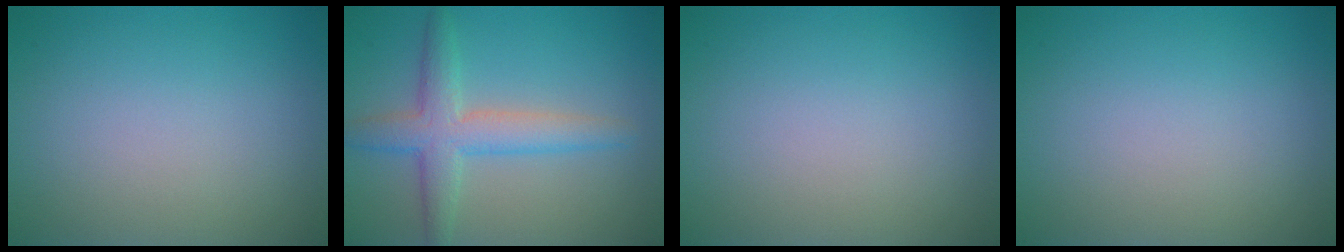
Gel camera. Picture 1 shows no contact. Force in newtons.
{"total": 4.4, "press": 4.4, "slide": 0.0}
{"total": 0.0}
{"total": 0.0}